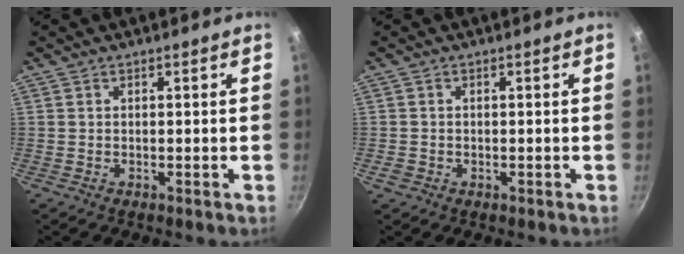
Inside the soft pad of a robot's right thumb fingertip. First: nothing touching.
{"total": 1.4, "force": [-0.5, 1.2, 0.7], "torque": [-0.012, 0.001, -0.008]}